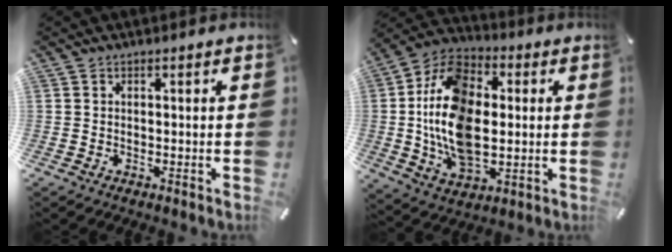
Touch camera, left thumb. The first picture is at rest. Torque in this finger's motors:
{"motor_torque": [2.10, 2.11, 0.66, -0.10, 0.81]}